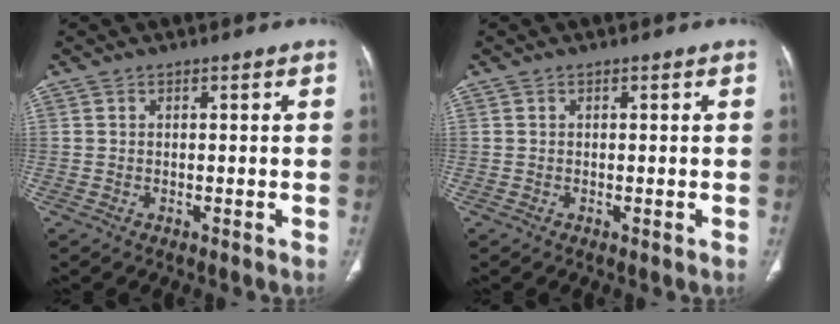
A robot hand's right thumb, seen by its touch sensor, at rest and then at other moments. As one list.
[{"total": 0.0}]